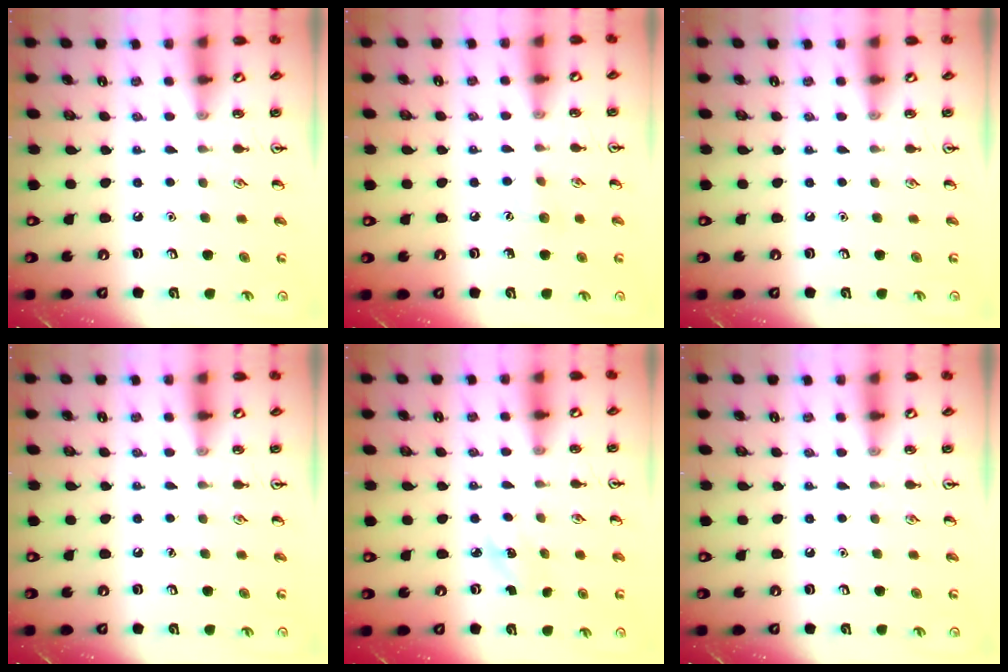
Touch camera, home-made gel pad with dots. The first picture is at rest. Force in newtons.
{"total": 5.6, "press": 5.3, "slide": 1.8}
{"total": 0.0}
{"total": 0.0}
{"total": 2.5, "press": 2.4, "slide": 0.9}
{"total": 0.0}